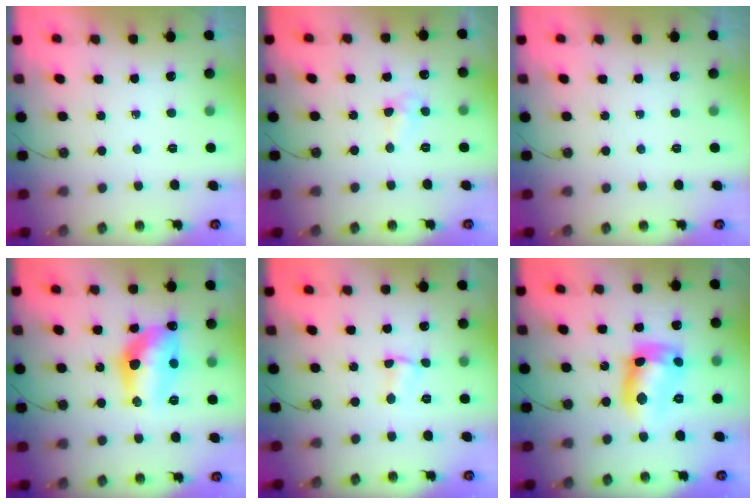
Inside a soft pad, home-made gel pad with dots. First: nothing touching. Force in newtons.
{"total": 5.2, "press": 5.1, "slide": 0.6}
{"total": 0.0}
{"total": 13.6, "press": 13.6, "slide": 1.2}
{"total": 3.9, "press": 1.9, "slide": 3.4}
{"total": 12.7, "press": 12.7, "slide": 1.0}